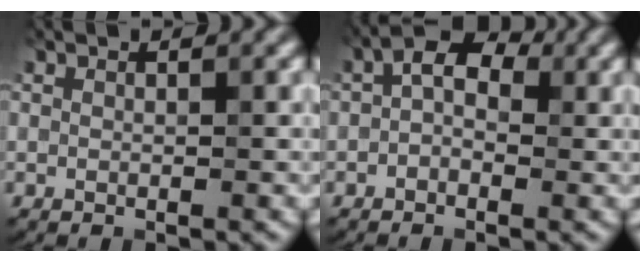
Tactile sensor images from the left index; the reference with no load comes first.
{"total": 3.4, "force": [0.0, 2.2, 2.6], "torque": [-0.033, 0.010, -0.017]}